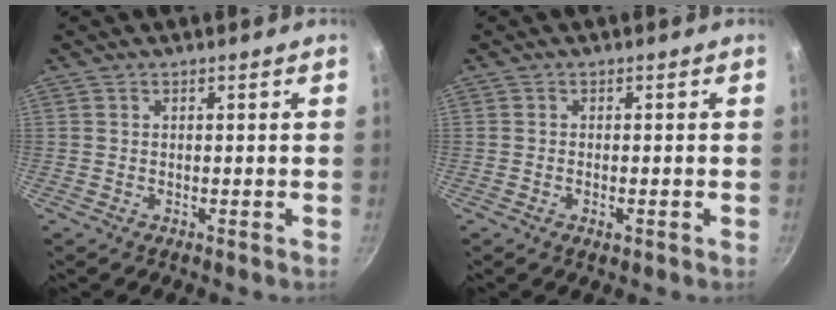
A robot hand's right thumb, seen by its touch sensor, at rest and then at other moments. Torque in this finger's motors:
{"motor_torque": [-0.61, 0.59, -0.54, 0.21, -0.02]}